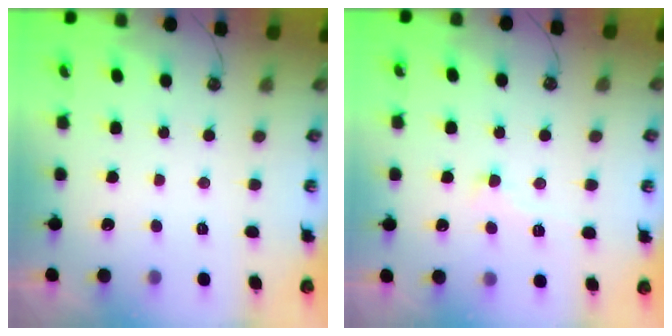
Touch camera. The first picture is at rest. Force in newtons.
{"total": 1.7, "press": 1.4, "slide": 0.8}